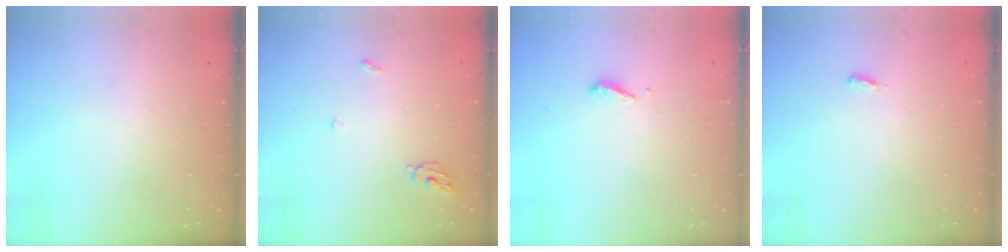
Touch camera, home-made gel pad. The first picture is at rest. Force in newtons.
{"total": 4.6, "press": 4.6, "slide": 0.5}
{"total": 3.1, "press": 3.1, "slide": 0.2}
{"total": 2.6, "press": 2.4, "slide": 1.0}